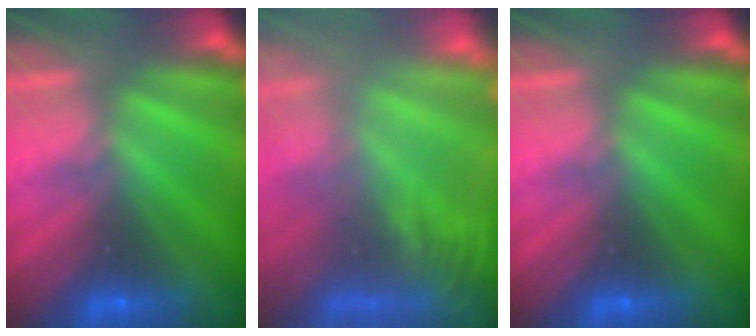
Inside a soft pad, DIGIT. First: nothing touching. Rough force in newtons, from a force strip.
{"total": 5.8}
{"total": 0.0}